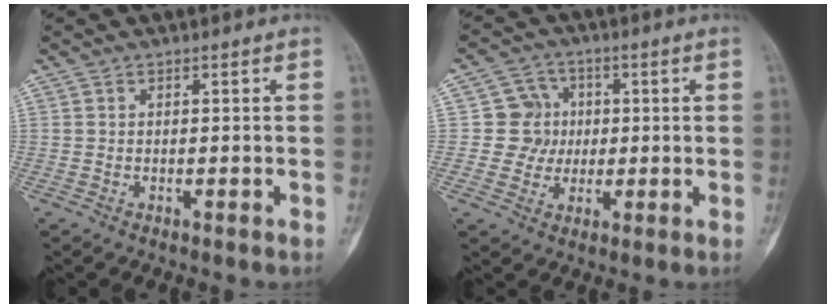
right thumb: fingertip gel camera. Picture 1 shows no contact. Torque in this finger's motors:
{"motor_torque": [0.00, 0.00, 0.22, 0.04, 0.05]}